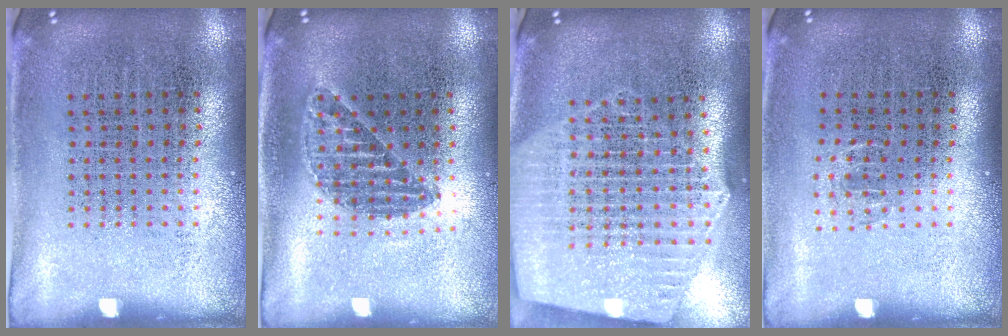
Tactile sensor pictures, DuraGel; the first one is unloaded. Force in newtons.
{"total": 1.1, "press": 1.0, "slide": 0.4}
{"total": 2.8, "press": 2.4, "slide": 1.4}
{"total": 0.5, "press": 0.5, "slide": 0.3}